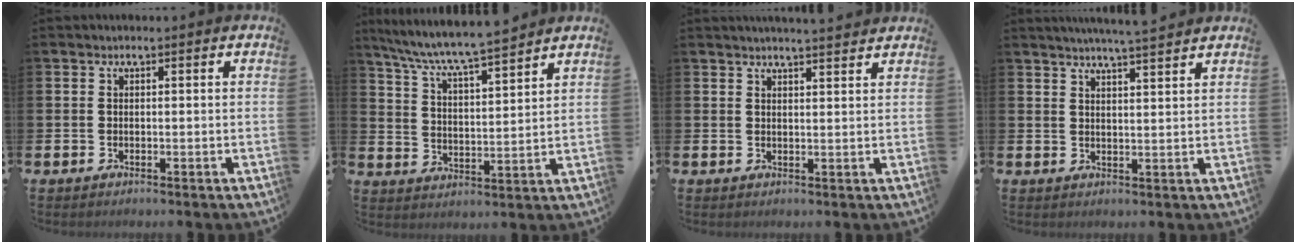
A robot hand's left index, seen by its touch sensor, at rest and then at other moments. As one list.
[{"total": 7.2, "force": [6.9, 0.0, 2.3], "torque": [-0.074, -0.048, 0.119]}, {"total": 2.8, "force": [2.7, -0.3, 0.2], "torque": [-0.007, -0.015, 0.050]}, {"total": 4.6, "force": [4.4, -0.7, 1.0], "torque": [-0.020, -0.024, 0.077]}]